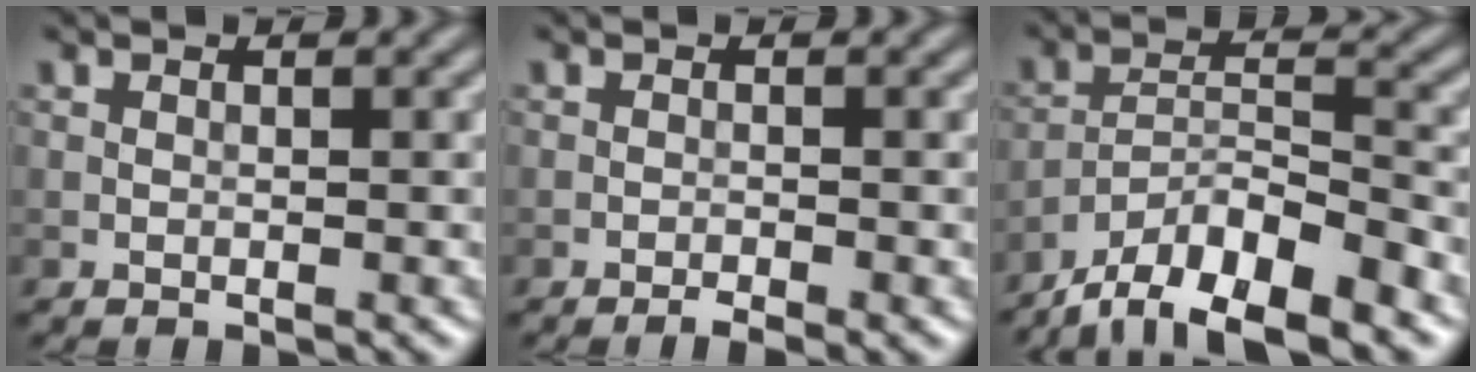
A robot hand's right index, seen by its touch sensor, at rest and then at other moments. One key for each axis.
{"total": 1.3, "fx": -0.9, "fy": 0.2, "fz": 1.0, "tx": -0.016, "ty": 0.002, "tz": -0.014}
{"total": 9.7, "fx": -7.5, "fy": 2.7, "fz": 5.4, "tx": -0.085, "ty": 0.004, "tz": -0.135}